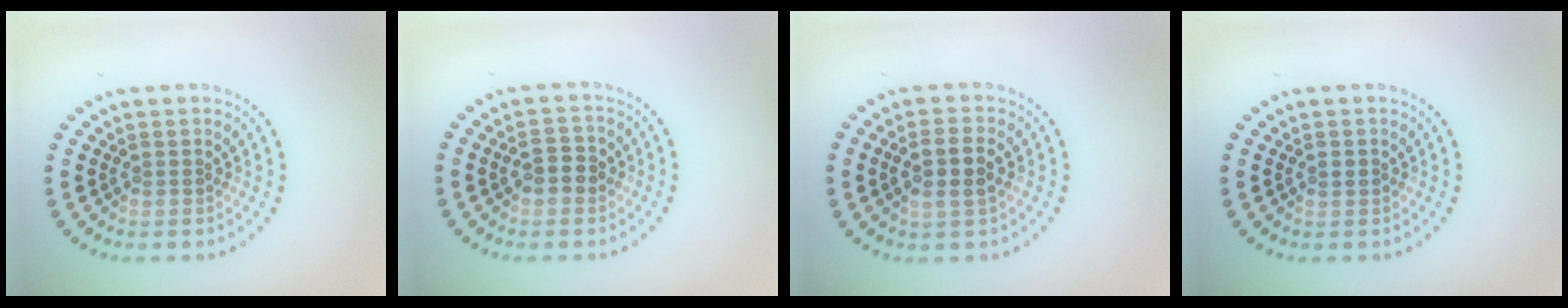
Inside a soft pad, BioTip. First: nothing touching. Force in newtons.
{"total": 2.3, "press": 2.3, "slide": 0.2}
{"total": 3.0, "press": 2.9, "slide": 0.8}
{"total": 1.1, "press": 1.1, "slide": 0.0}